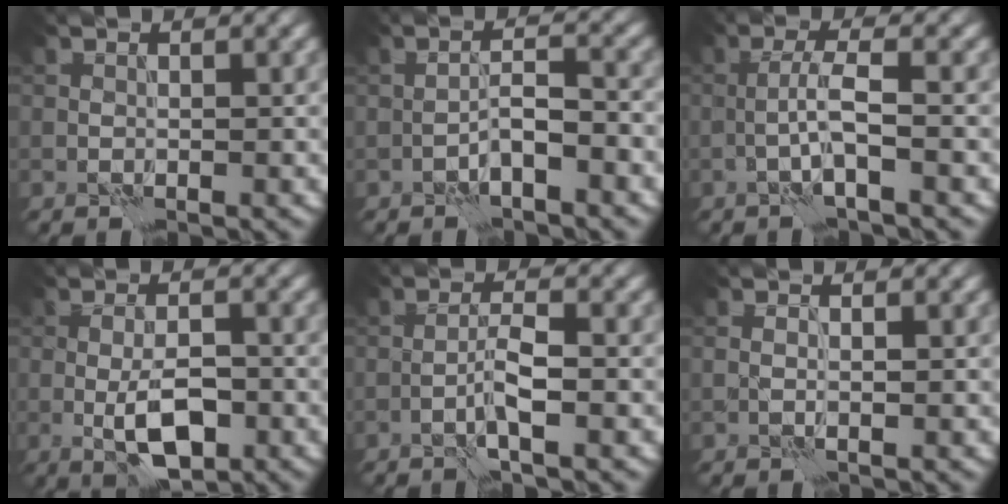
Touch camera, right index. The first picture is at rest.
{"total": 2.6, "force": [-1.2, 0.6, 2.3], "torque": [-0.043, 0.010, -0.027]}
{"total": 2.7, "force": [-0.8, 0.1, 2.6], "torque": [-0.050, 0.011, -0.022]}
{"total": 4.6, "force": [-1.5, 1.8, 4.0], "torque": [-0.073, -0.002, -0.026]}
{"total": 2.5, "force": [-0.8, 0.2, 2.3], "torque": [-0.042, 0.008, -0.019]}
{"total": 0.7, "force": [0.1, 0.1, 0.7], "torque": [-0.015, -0.004, 0.001]}